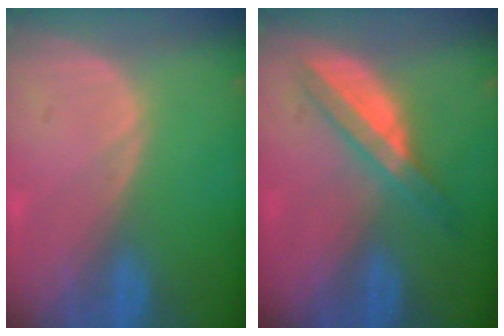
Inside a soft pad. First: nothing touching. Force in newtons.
{"total": 6.2, "press": 5.4, "slide": 3.0}